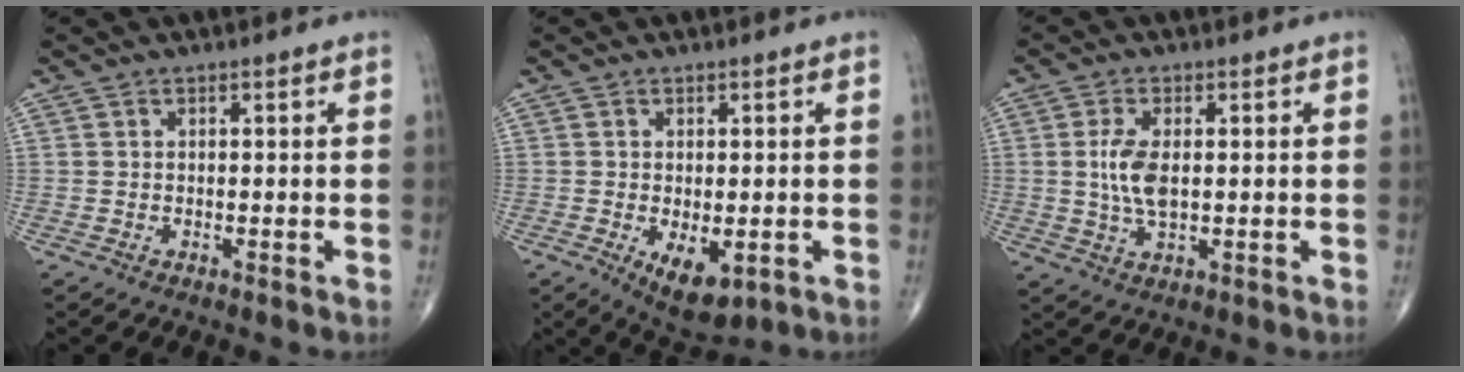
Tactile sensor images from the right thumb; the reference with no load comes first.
{"total": 7.2, "force": [-2.1, 3.7, 5.9], "torque": [-0.084, -0.011, -0.020]}
{"total": 6.2, "force": [0.5, 2.9, 5.5], "torque": [-0.117, -0.006, 0.010]}